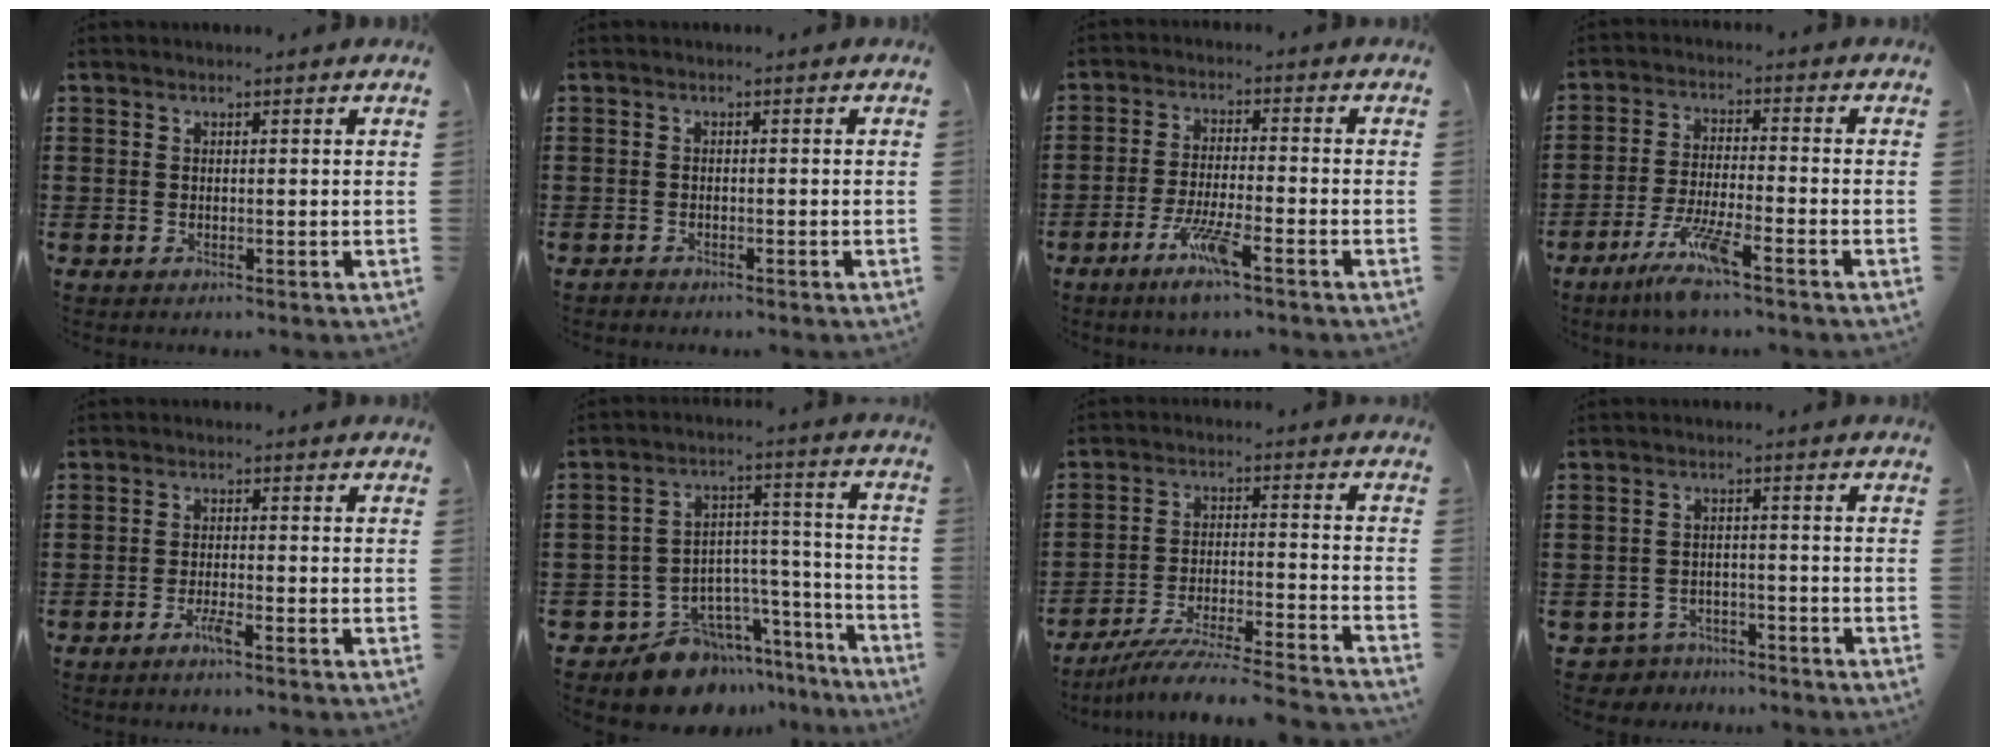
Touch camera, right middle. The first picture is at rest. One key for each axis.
{"total": 0.7, "fx": -0.7, "fy": 0.2, "fz": 0.0, "tx": -0.002, "ty": 0.001, "tz": -0.014}
{"total": 6.5, "fx": -3.9, "fy": 0.8, "fz": 5.2, "tx": -0.107, "ty": -0.010, "tz": -0.072}
{"total": 7.2, "fx": -5.2, "fy": 0.4, "fz": 5.1, "tx": -0.105, "ty": -0.013, "tz": -0.096}
{"total": 2.4, "fx": -1.6, "fy": 0.2, "fz": 1.8, "tx": -0.037, "ty": -0.003, "tz": -0.031}
{"total": 11.2, "fx": -9.8, "fy": 5.0, "fz": 2.3, "tx": -0.042, "ty": 0.036, "tz": -0.179}
{"total": 7.4, "fx": -6.9, "fy": -0.3, "fz": 2.7, "tx": -0.046, "ty": -0.005, "tz": -0.135}
{"total": 3.4, "fx": -3.3, "fy": 1.0, "fz": -0.2, "tx": -0.013, "ty": -0.001, "tz": -0.074}